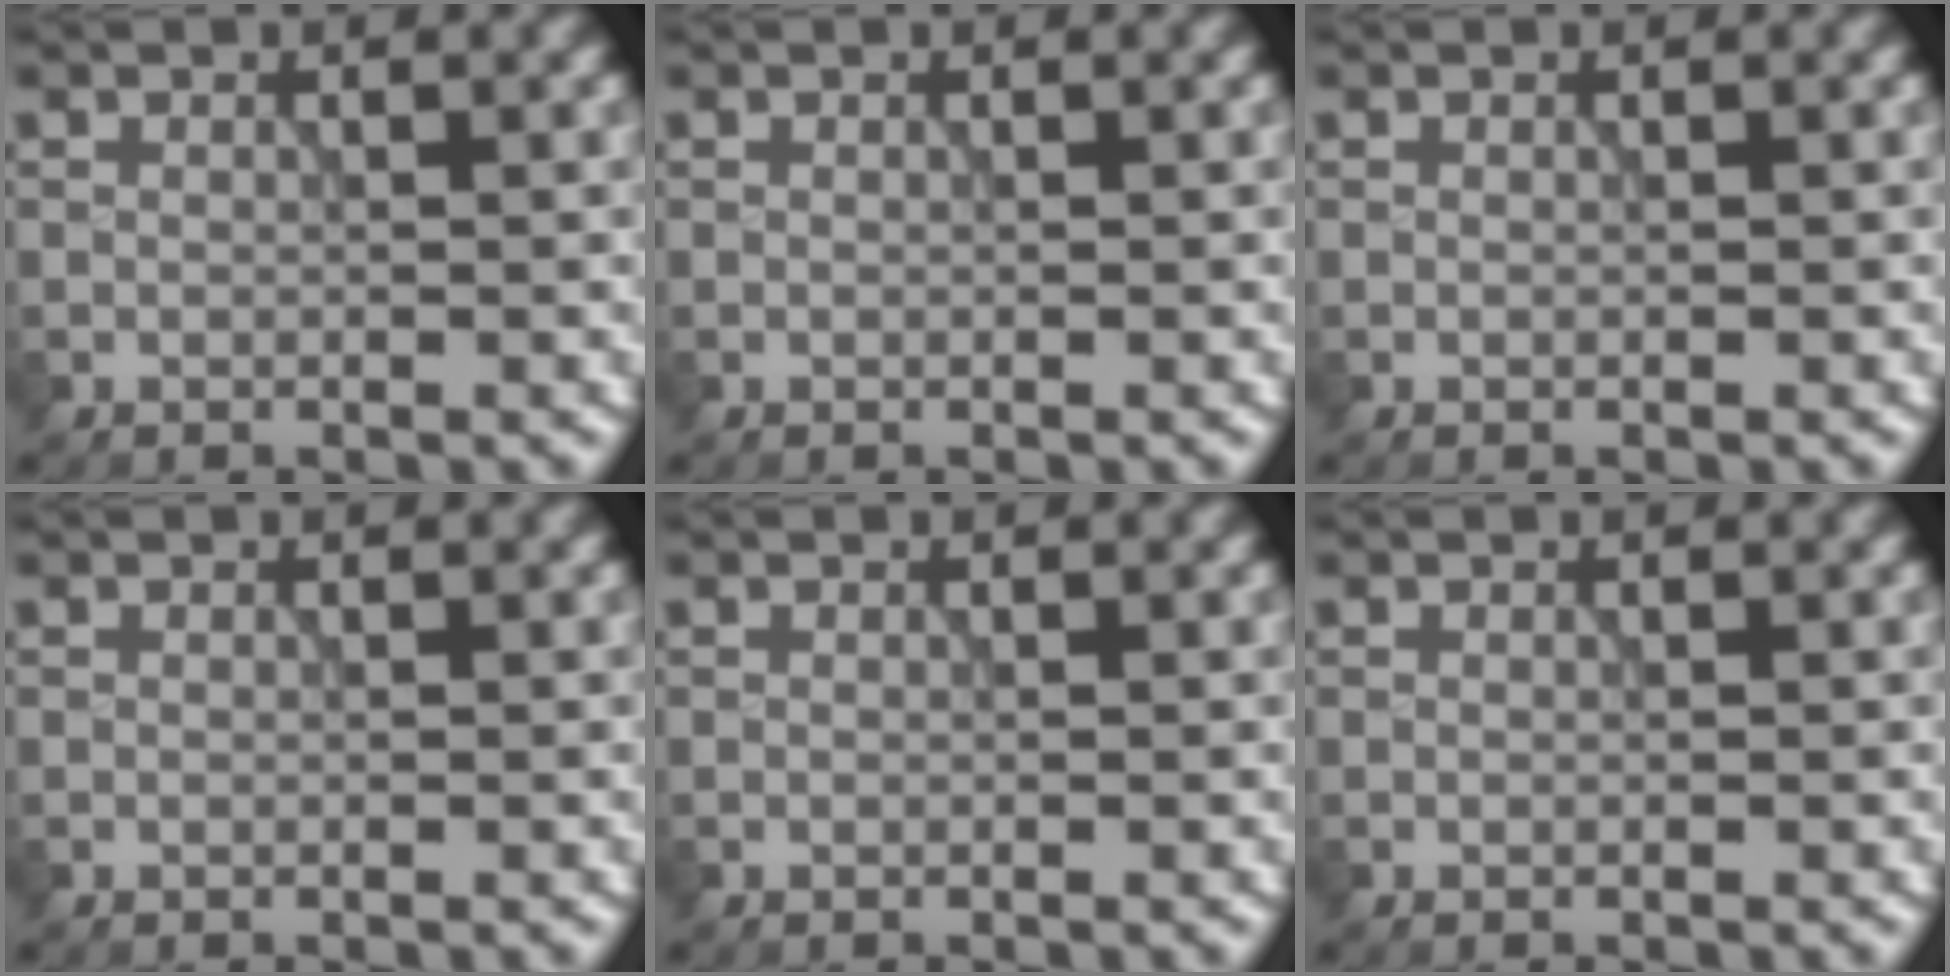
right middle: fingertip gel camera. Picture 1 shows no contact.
{"total": 0.0}
{"total": 0.0}
{"total": 0.0}
{"total": 0.0}
{"total": 0.0}